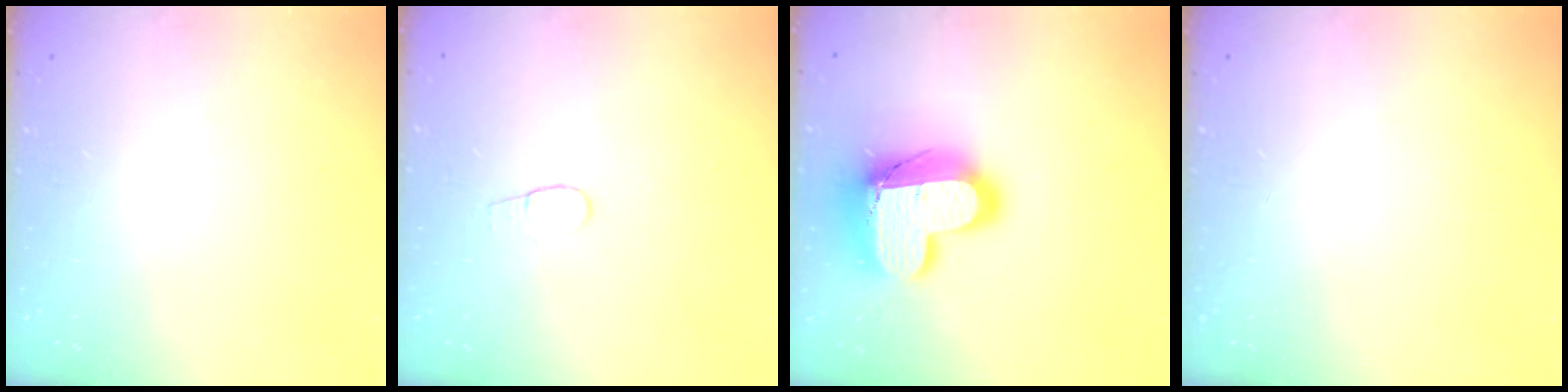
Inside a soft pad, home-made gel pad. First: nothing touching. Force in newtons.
{"total": 3.6, "press": 3.6, "slide": 0.4}
{"total": 18.5, "press": 18.5, "slide": 1.2}
{"total": 0.0}